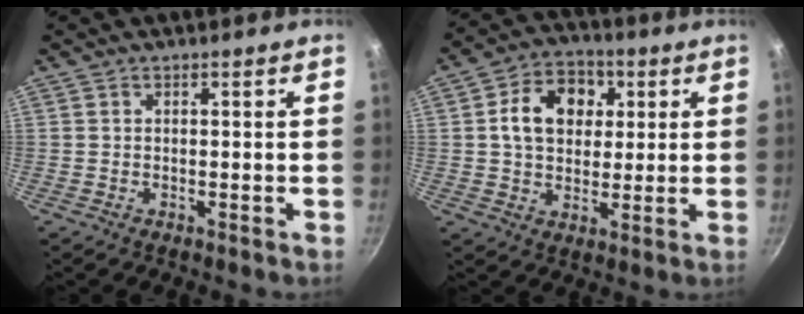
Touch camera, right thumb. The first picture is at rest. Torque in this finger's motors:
{"motor_torque": [0.80, 2.18, 0.94, 0.07, 0.07]}